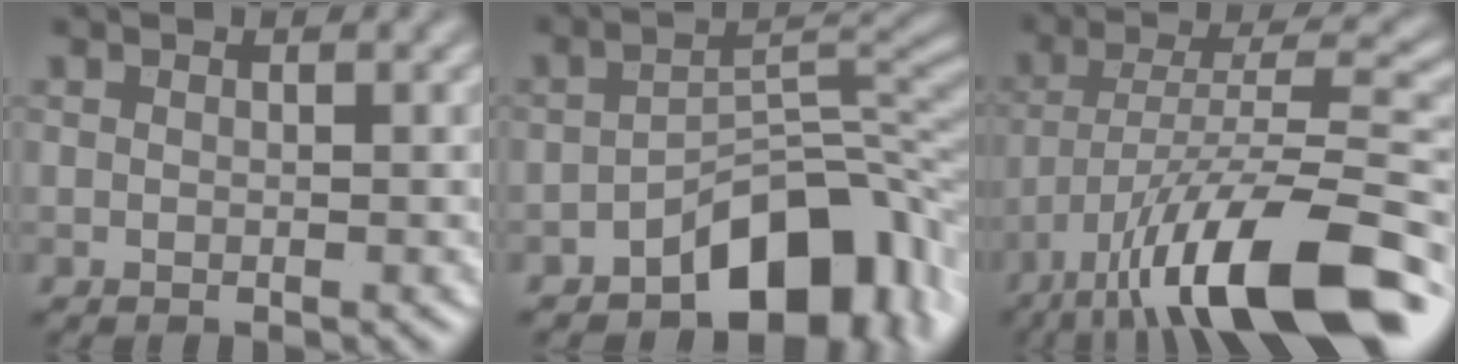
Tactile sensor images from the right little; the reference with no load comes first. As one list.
[{"total": 8.1, "force": [-4.7, 4.0, 5.2], "torque": [-0.058, 0.004, -0.083]}, {"total": 14.8, "force": [-9.4, 3.3, 10.9], "torque": [-0.181, 0.006, -0.163]}]